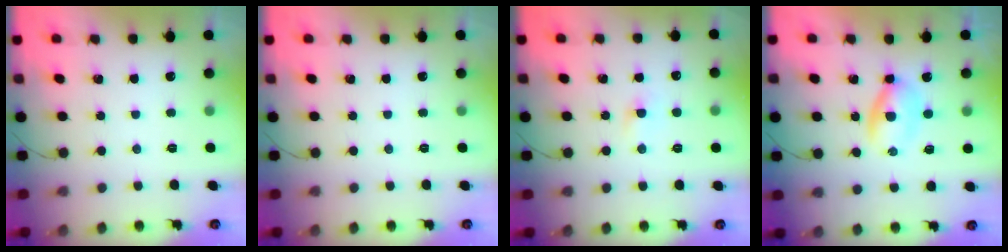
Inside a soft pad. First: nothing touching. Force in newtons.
{"total": 0.0}
{"total": 1.5, "press": 1.2, "slide": 0.8}
{"total": 3.3, "press": 3.2, "slide": 1.1}